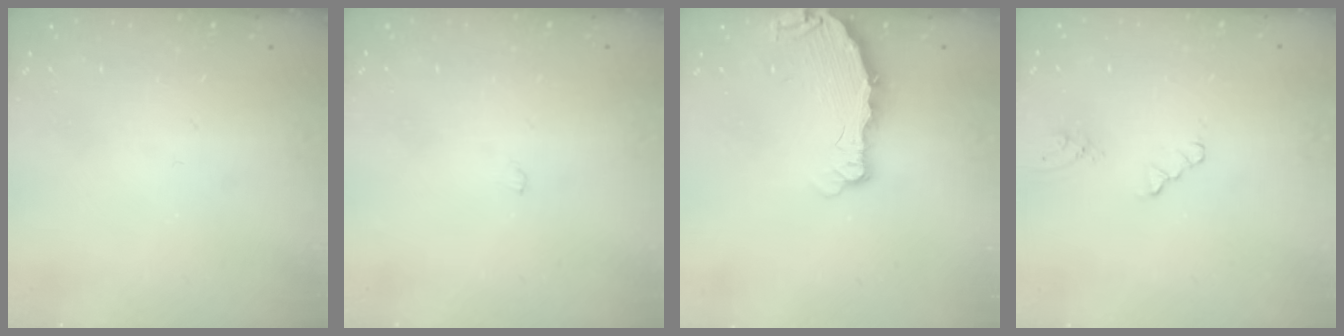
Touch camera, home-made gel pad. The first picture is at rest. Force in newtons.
{"total": 5.4, "press": 4.3, "slide": 3.4}
{"total": 4.2, "press": 4.2, "slide": 0.1}
{"total": 3.2, "press": 3.2, "slide": 0.5}